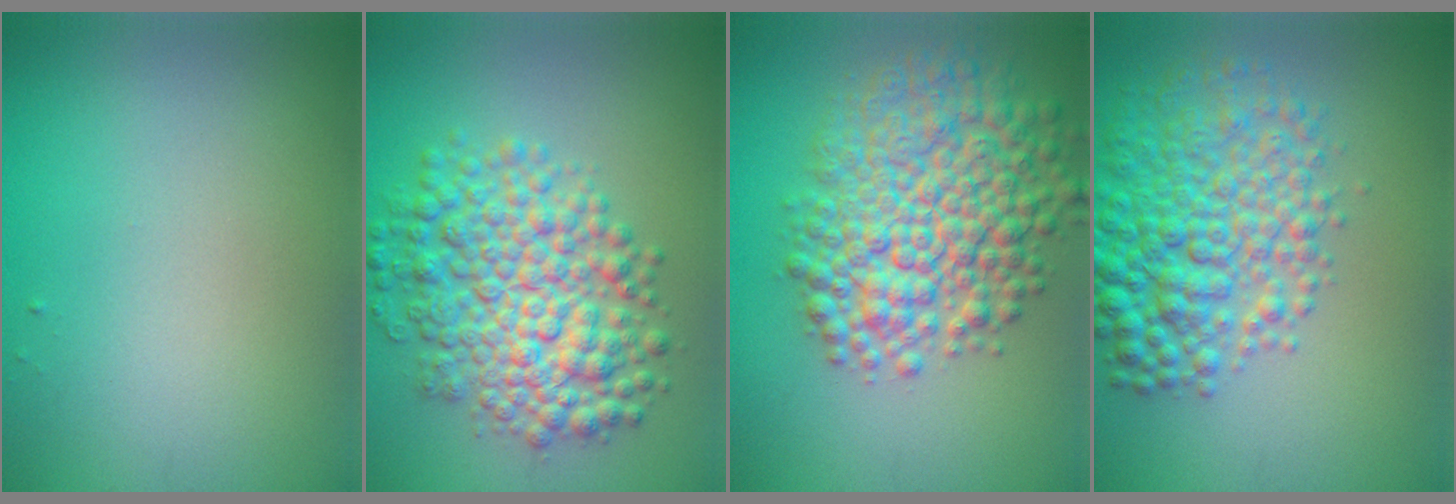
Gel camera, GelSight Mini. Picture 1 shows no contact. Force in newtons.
{"total": 7.7, "press": 7.7, "slide": 0.1}
{"total": 9.4, "press": 9.4, "slide": 0.3}
{"total": 7.1, "press": 7.1, "slide": 0.1}